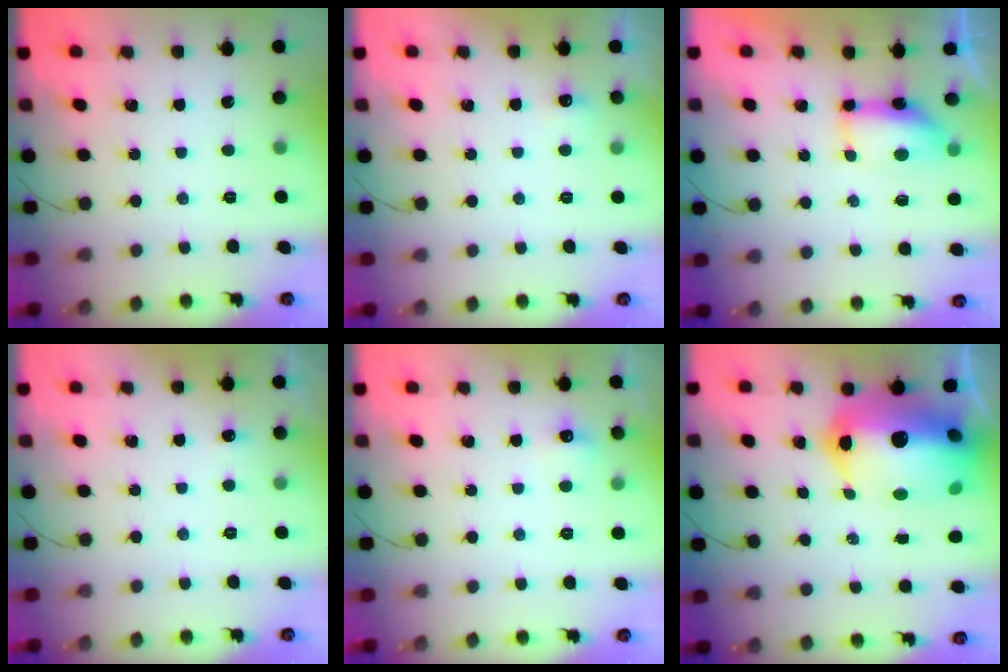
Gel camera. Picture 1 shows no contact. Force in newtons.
{"total": 6.6, "press": 3.0, "slide": 5.9}
{"total": 14.3, "press": 9.6, "slide": 10.6}
{"total": 2.8, "press": 2.6, "slide": 1.1}
{"total": 4.6, "press": 4.4, "slide": 1.3}
{"total": 25.4, "press": 23.2, "slide": 10.3}